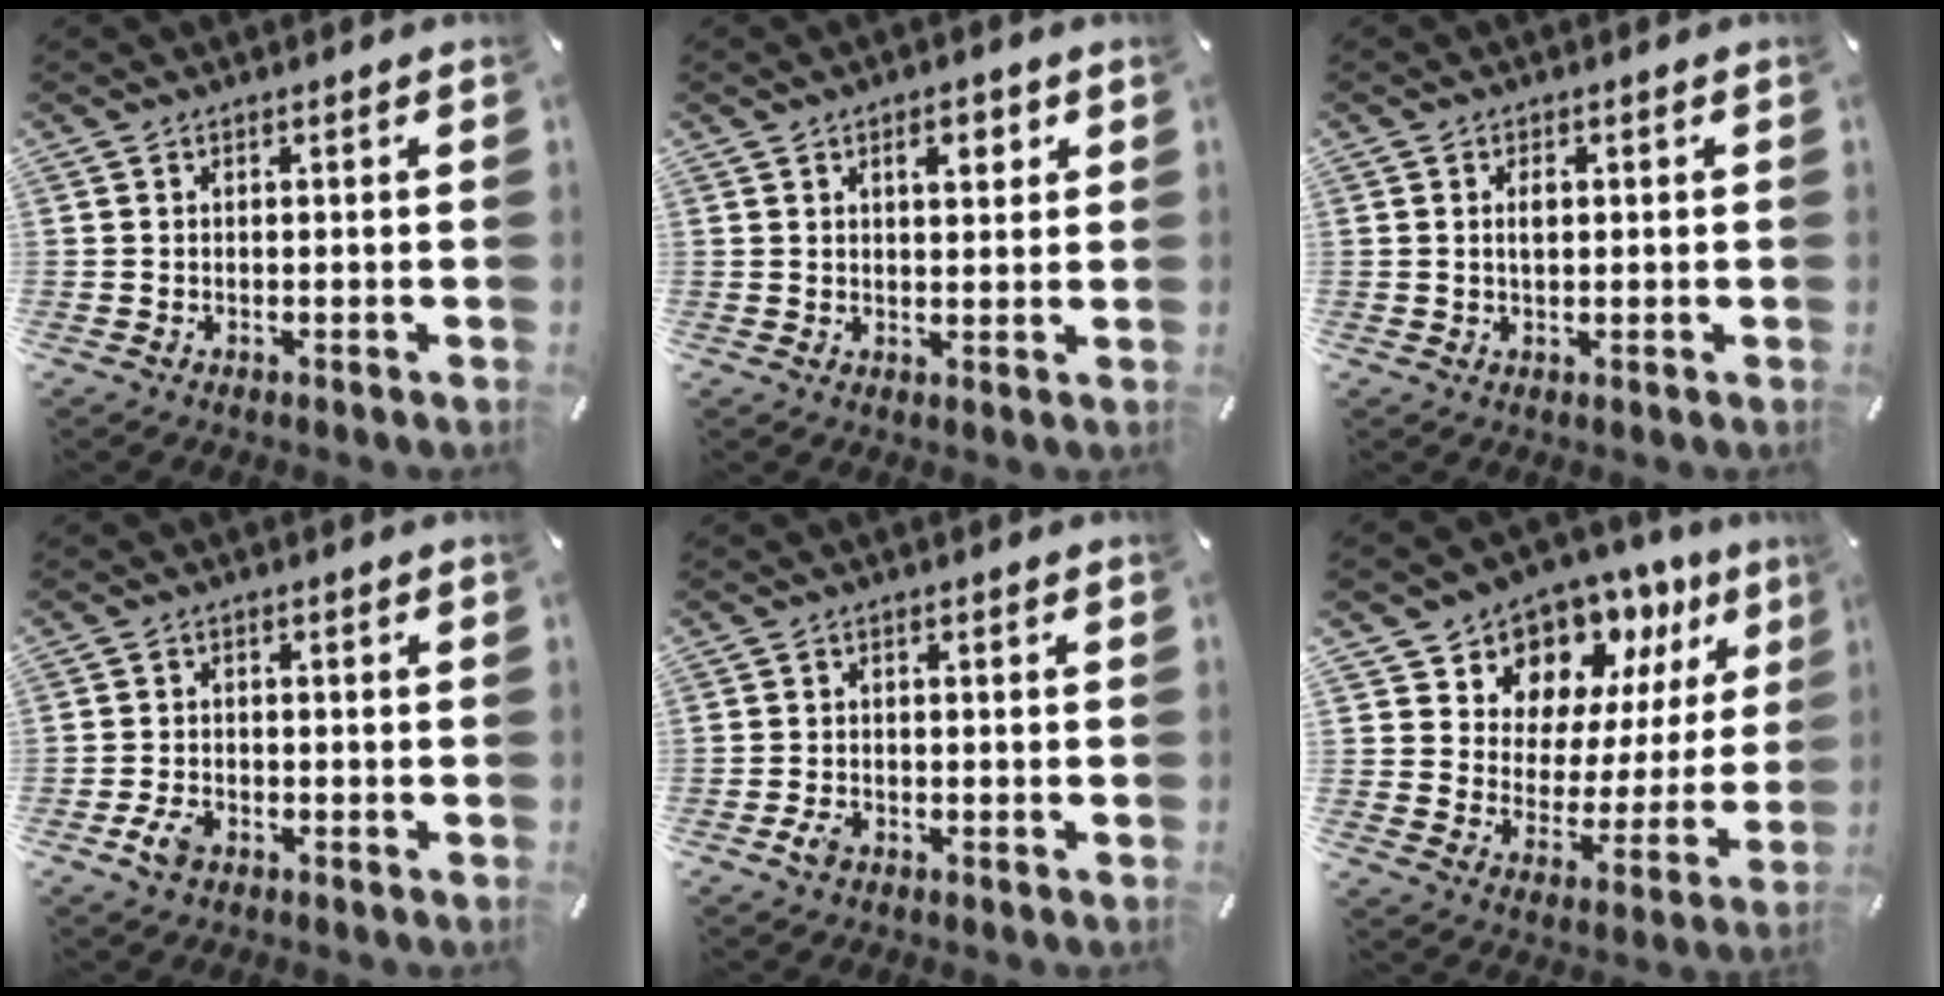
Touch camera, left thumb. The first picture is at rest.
{"total": 4.6, "force": [2.1, 2.2, 3.4], "torque": [-0.042, -0.006, 0.028]}
{"total": 2.2, "force": [0.4, 1.1, 1.8], "torque": [-0.031, 0.001, 0.004]}
{"total": 3.9, "force": [-2.2, 2.2, 2.3], "torque": [-0.058, 0.003, -0.043]}
{"total": 2.6, "force": [-1.5, 1.5, 1.5], "torque": [-0.042, 0.000, -0.032]}
{"total": 11.2, "force": [9.1, 6.6, 0.4], "torque": [-0.008, -0.106, 0.163]}